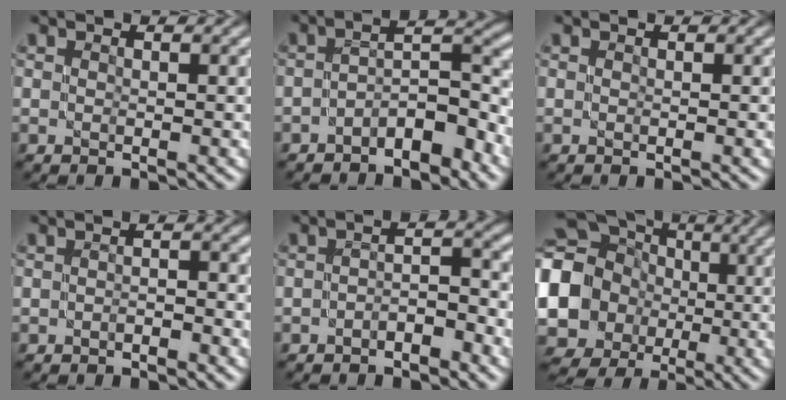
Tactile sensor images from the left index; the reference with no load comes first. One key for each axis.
{"total": 5.2, "fx": -2.9, "fy": 2.1, "fz": 3.8, "tx": -0.051, "ty": 0.011, "tz": -0.056}
{"total": 0.0}
{"total": 1.3, "fx": -0.9, "fy": 0.4, "fz": 0.9, "tx": -0.014, "ty": 0.004, "tz": -0.016}
{"total": 2.7, "fx": -1.6, "fy": 1.0, "fz": 1.9, "tx": -0.031, "ty": 0.011, "tz": -0.031}
{"total": 16.2, "fx": -0.2, "fy": 14.9, "fz": 6.5, "tx": -0.176, "ty": 0.009, "tz": -0.047}